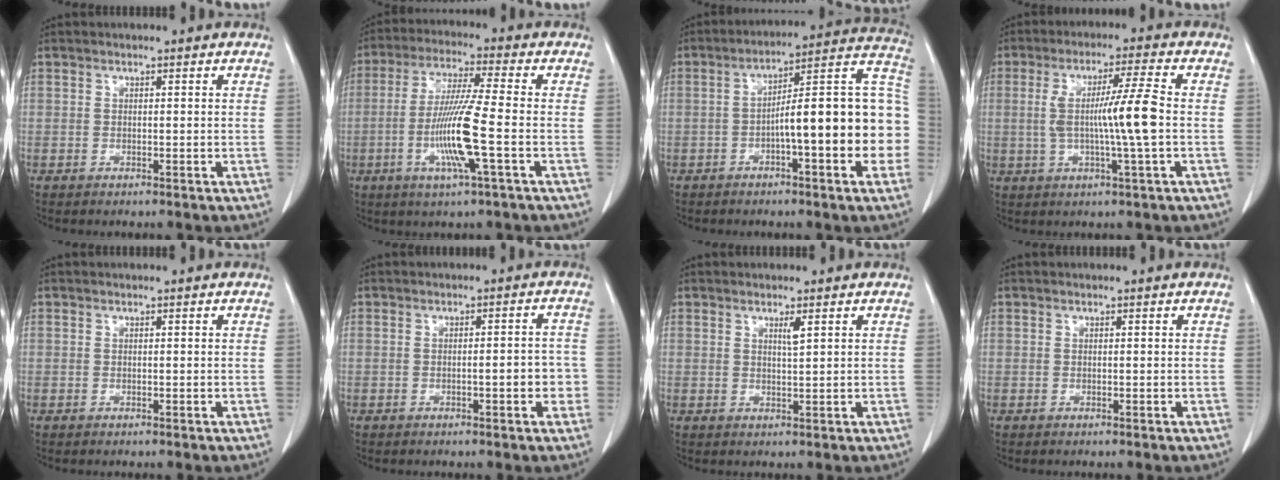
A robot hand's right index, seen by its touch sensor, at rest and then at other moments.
{"total": 11.0, "force": [-2.8, -0.5, 10.6], "torque": [-0.211, -0.012, -0.059]}
{"total": 18.1, "force": [-3.1, 2.8, 17.6], "torque": [-0.204, 0.045, -0.041]}
{"total": 9.1, "force": [-0.3, -0.9, 9.0], "torque": [-0.166, 0.002, -0.006]}
{"total": 0.0}
{"total": 3.6, "force": [-1.0, 1.0, 3.3], "torque": [-0.044, 0.013, -0.011]}
{"total": 1.5, "force": [0.9, 0.0, 1.3], "torque": [-0.021, -0.006, 0.013]}
{"total": 0.0}